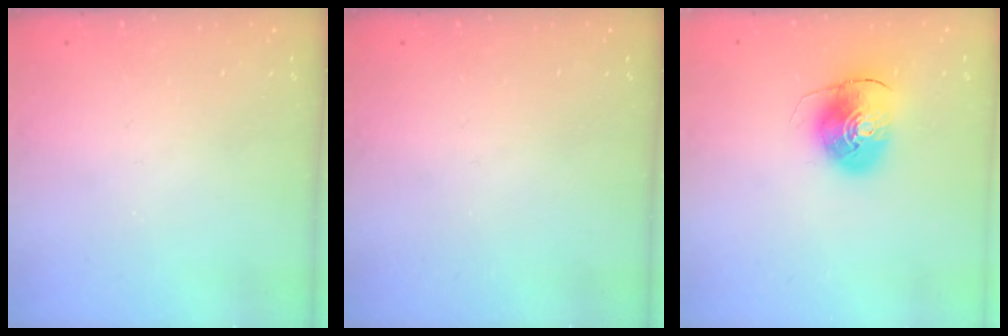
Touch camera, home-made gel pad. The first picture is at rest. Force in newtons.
{"total": 0.0}
{"total": 9.4, "press": 9.2, "slide": 1.5}